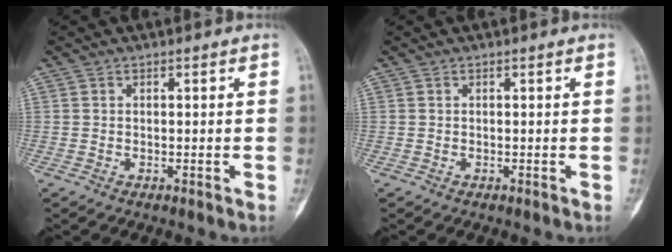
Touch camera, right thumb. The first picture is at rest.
{"total": 0.0}